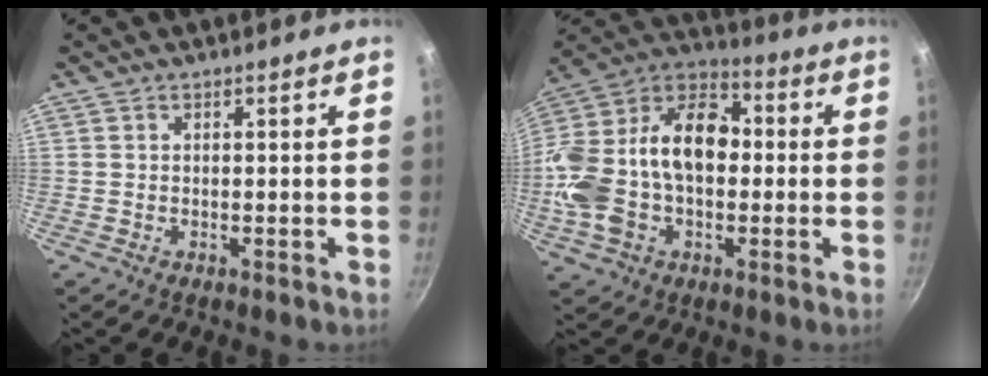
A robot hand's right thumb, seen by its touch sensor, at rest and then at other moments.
{"total": 26.0, "force": [-1.1, 17.5, 19.2], "torque": [-0.356, 0.059, -0.033]}